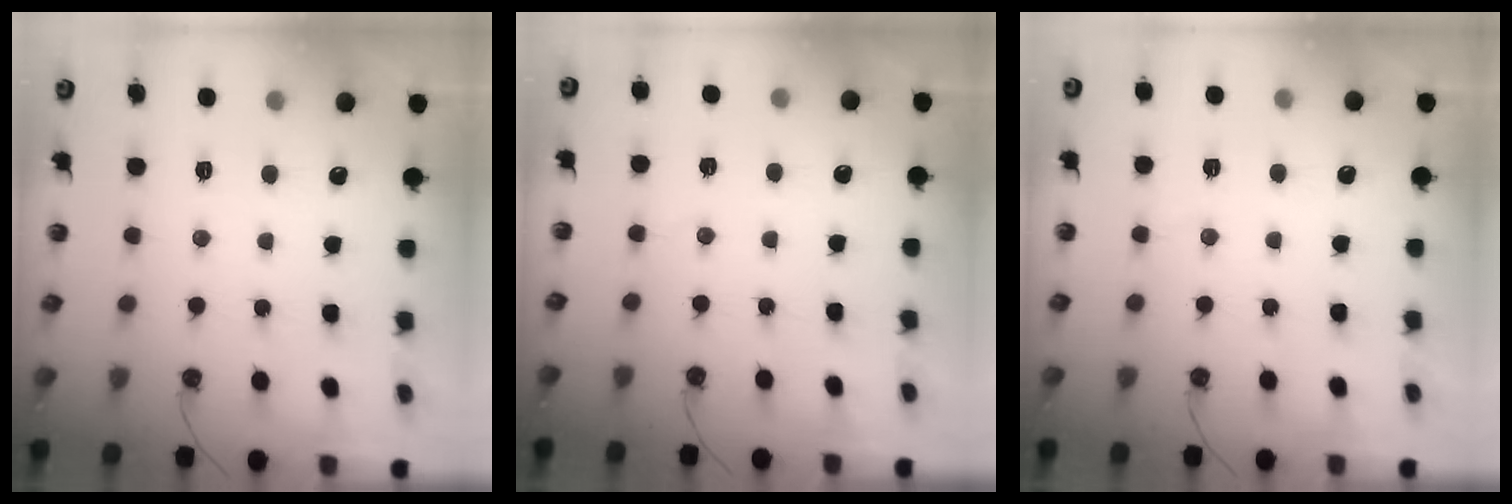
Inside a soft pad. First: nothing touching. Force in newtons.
{"total": 9.9, "press": 1.4, "slide": 9.8}
{"total": 3.8, "press": 3.2, "slide": 2.1}